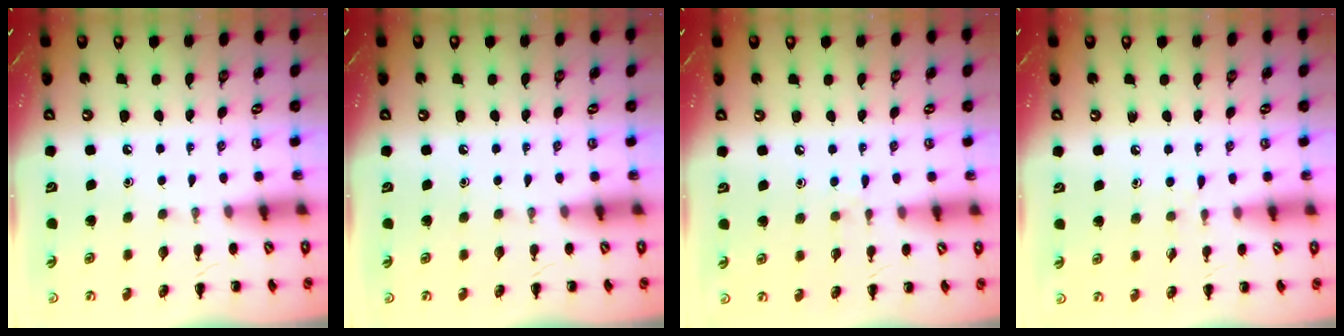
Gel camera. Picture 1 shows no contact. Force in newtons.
{"total": 0.0}
{"total": 4.0, "press": 3.6, "slide": 1.6}
{"total": 3.9, "press": 3.5, "slide": 1.7}